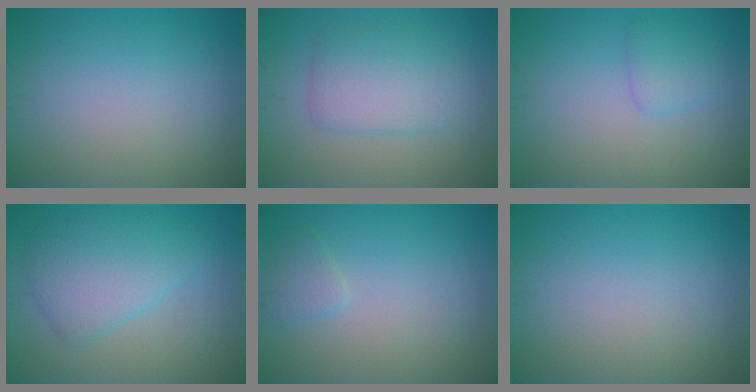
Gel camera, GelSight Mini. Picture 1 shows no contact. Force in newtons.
{"total": 4.4, "press": 4.4, "slide": 0.1}
{"total": 1.8, "press": 1.8, "slide": 0.1}
{"total": 4.7, "press": 4.7, "slide": 0.1}
{"total": 1.2, "press": 1.2, "slide": 0.1}
{"total": 0.0}